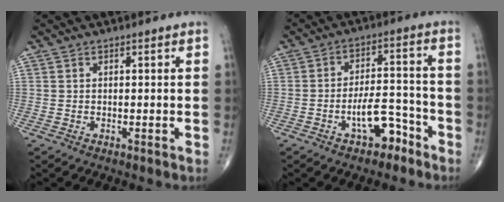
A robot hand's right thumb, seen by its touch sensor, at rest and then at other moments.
{"total": 8.0, "force": [-4.5, 3.8, 5.4], "torque": [-0.074, 0.047, -0.073]}